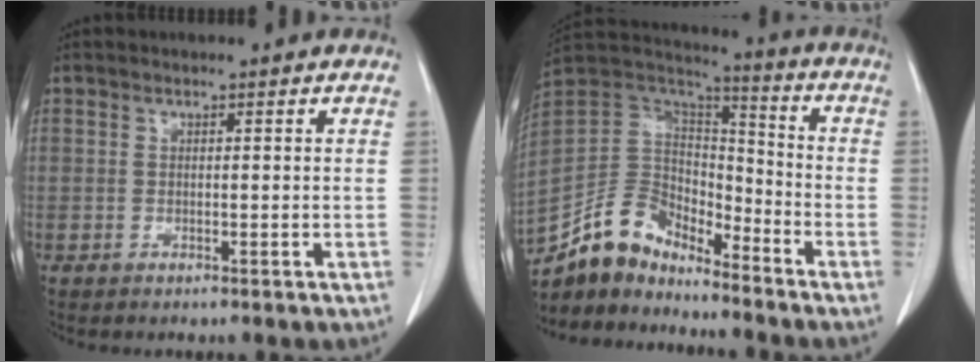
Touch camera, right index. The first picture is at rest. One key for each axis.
{"total": 12.8, "fx": -11.1, "fy": 5.1, "fz": 3.7, "tx": -0.075, "ty": 0.047, "tz": -0.214}